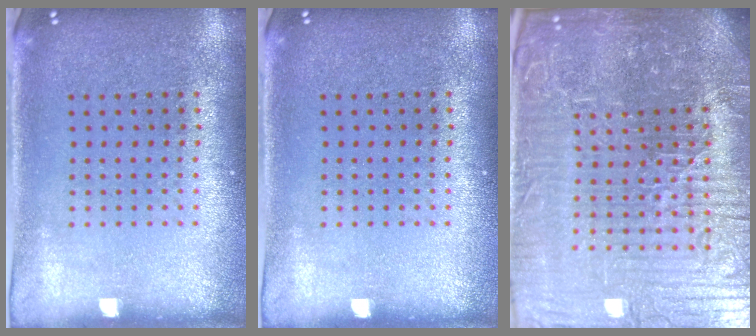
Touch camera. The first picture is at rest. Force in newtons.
{"total": 0.0}
{"total": 7.7, "press": 6.9, "slide": 3.4}